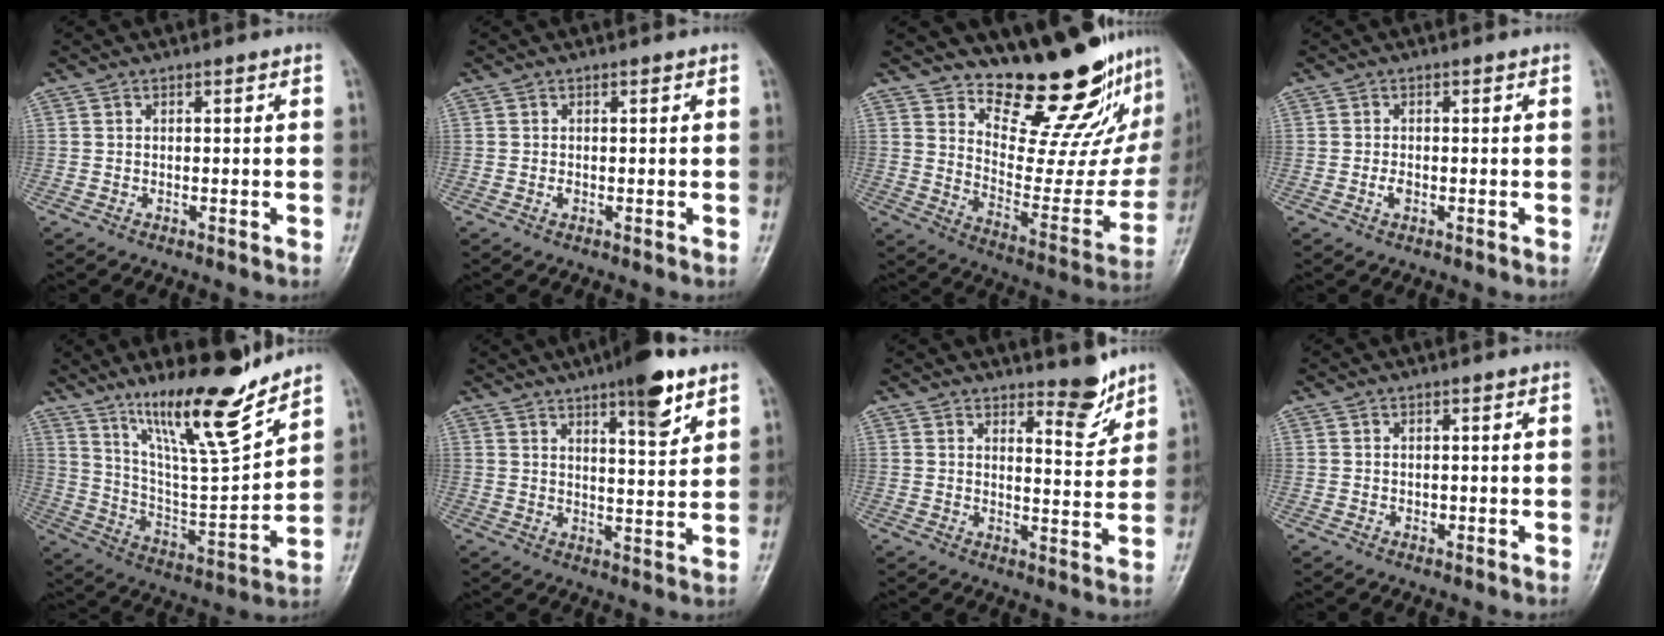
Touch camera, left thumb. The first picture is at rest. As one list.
[{"total": 0.6, "force": [0.1, 0.5, 0.4], "torque": [-0.005, 0.000, 0.002]}, {"total": 21.1, "force": [17.2, 6.8, 10.3], "torque": [-0.095, -0.143, 0.249]}, {"total": 1.3, "force": [-0.3, 0.8, 1.0], "torque": [-0.017, -0.001, -0.006]}, {"total": 18.1, "force": [13.3, 2.9, 12.0], "torque": [-0.178, -0.087, 0.238]}, {"total": 10.0, "force": [6.3, 2.4, 7.3], "torque": [-0.090, -0.036, 0.091]}, {"total": 5.7, "force": [4.7, 1.6, 2.9], "torque": [-0.024, -0.047, 0.071]}, {"total": 0.8, "force": [0.2, 0.6, 0.4], "torque": [-0.003, -0.001, 0.004]}]